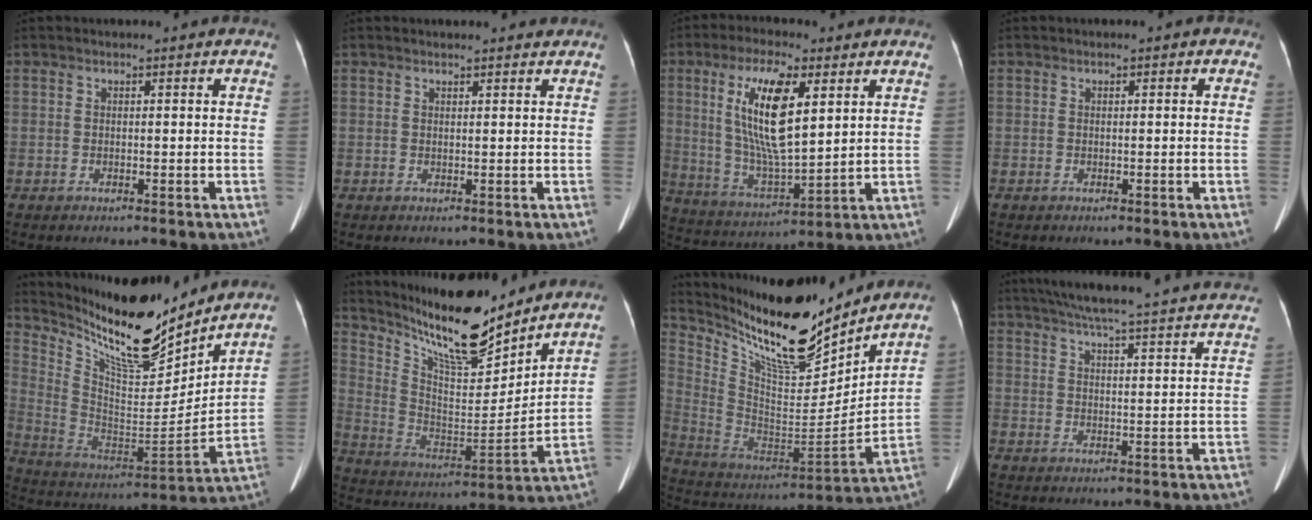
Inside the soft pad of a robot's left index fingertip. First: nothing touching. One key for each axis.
{"total": 2.5, "fx": 2.4, "fy": 0.5, "fz": 0.7, "tx": -0.013, "ty": 0.013, "tz": 0.027}
{"total": 13.7, "fx": 4.5, "fy": 3.4, "fz": 12.4, "tx": -0.253, "ty": 0.000, "tz": 0.086}
{"total": 0.7, "fx": -0.1, "fy": 0.7, "fz": 0.3, "tx": 0.003, "ty": 0.005, "tz": -0.006}
{"total": 19.2, "fx": 16.7, "fy": 2.8, "fz": 9.1, "tx": -0.177, "ty": -0.028, "tz": 0.293}
{"total": 17.7, "fx": 15.3, "fy": 2.5, "fz": 8.6, "tx": -0.163, "ty": -0.013, "tz": 0.272}
{"total": 21.5, "fx": 18.2, "fy": 3.1, "fz": 11.0, "tx": -0.210, "ty": -0.027, "tz": 0.315}
{"total": 30.4, "fx": 27.8, "fy": 1.7, "fz": 12.1, "tx": -0.198, "ty": -0.029, "tz": 0.342}